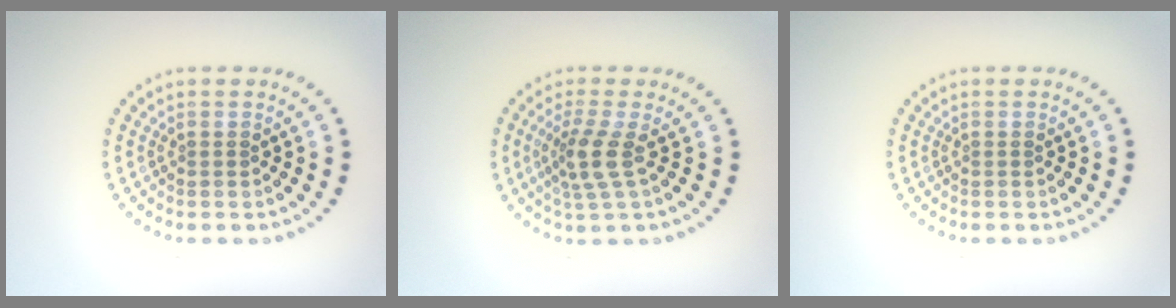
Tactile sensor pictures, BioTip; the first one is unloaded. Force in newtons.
{"total": 2.8, "press": 2.2, "slide": 1.8}
{"total": 0.0}